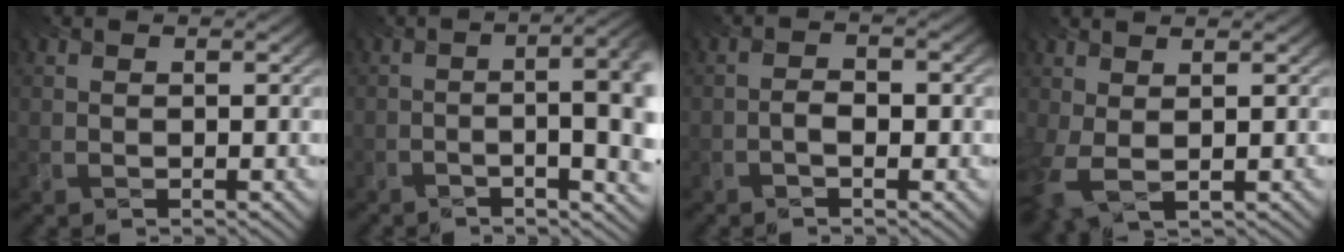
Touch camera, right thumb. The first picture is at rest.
{"total": 10.8, "force": [-1.3, 3.5, 10.1], "torque": [-0.107, 0.011, -0.035]}
{"total": 2.3, "force": [-2.0, 0.6, 1.0], "torque": [-0.016, -0.004, -0.039]}
{"total": 3.9, "force": [0.5, 2.1, 3.3], "torque": [-0.102, -0.004, 0.011]}